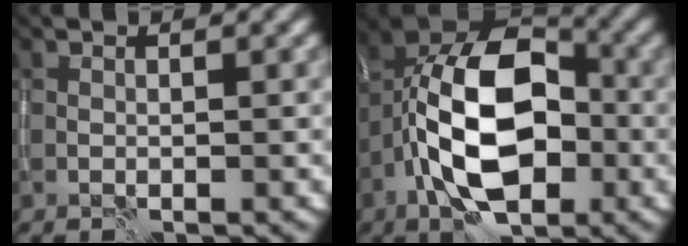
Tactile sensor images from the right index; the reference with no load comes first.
{"total": 12.9, "force": [-3.2, 7.1, 10.2], "torque": [-0.174, 0.007, -0.069]}